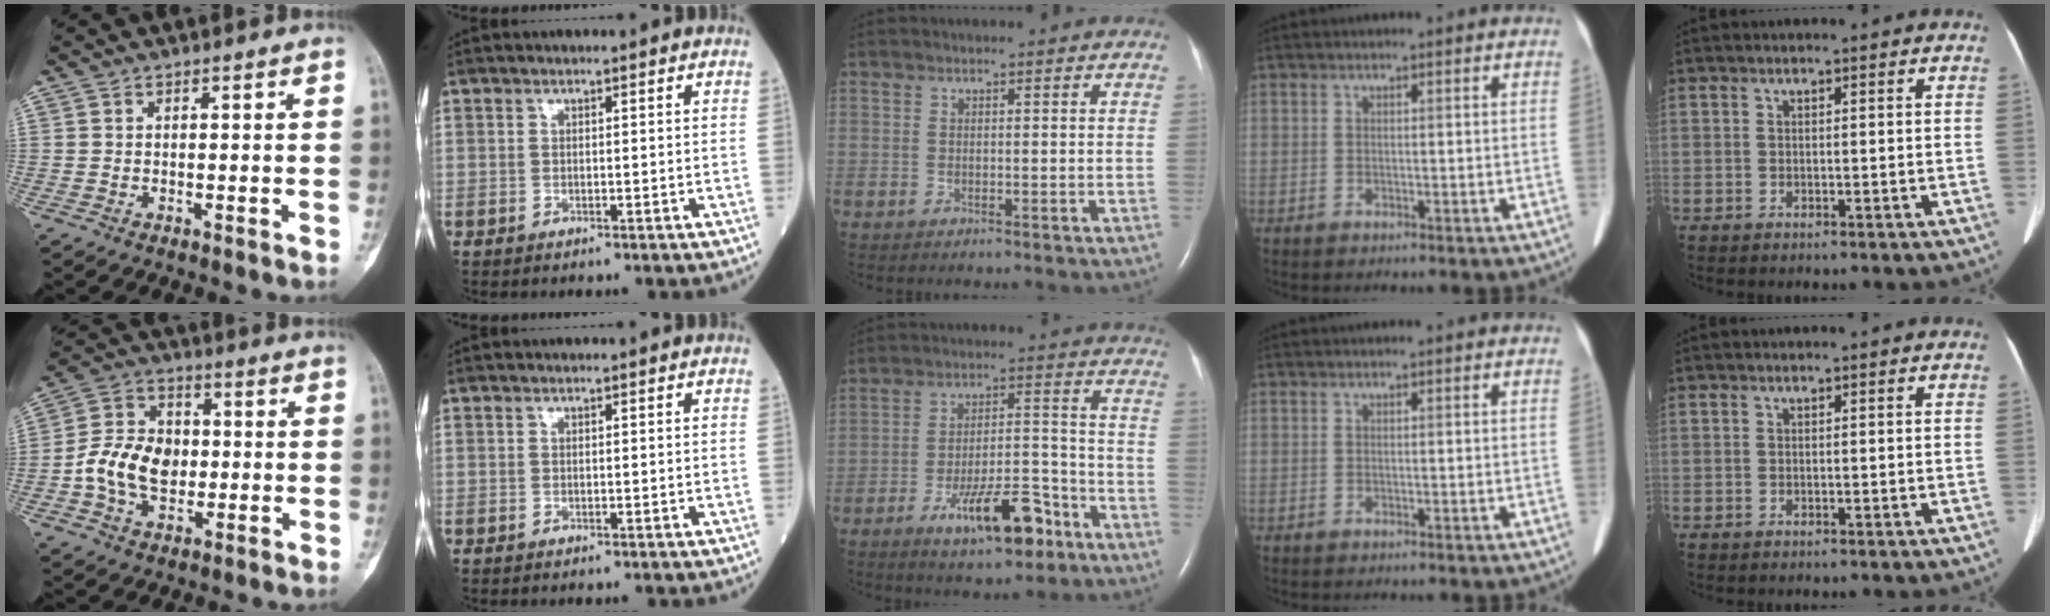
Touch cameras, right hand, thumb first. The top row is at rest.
{"thumb": {"total": 11.7, "force": [-1.6, 8.5, 7.9], "torque": [-0.126, 0.023, -0.035]}, "middle": {"total": 11.4, "force": [-6.8, 3.4, 8.5], "torque": [-0.140, 0.009, -0.105]}}